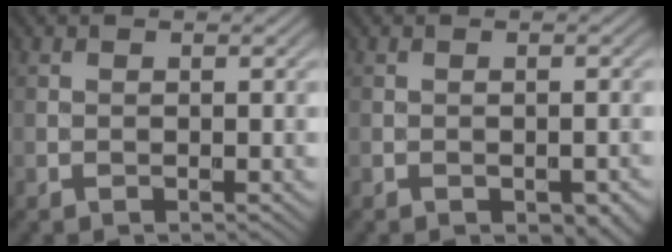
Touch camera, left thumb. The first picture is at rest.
{"total": 2.9, "force": [-1.4, 1.5, 2.1], "torque": [-0.027, -0.005, -0.012]}